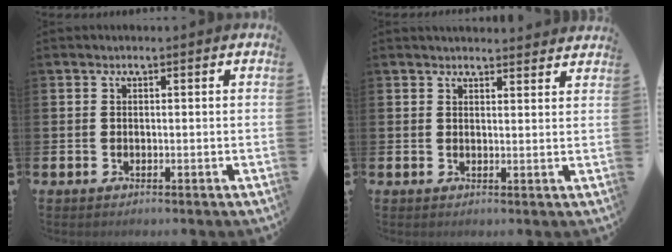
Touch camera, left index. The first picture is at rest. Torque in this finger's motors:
{"motor_torque": [0.14, -0.48, 0.03, 0.02]}